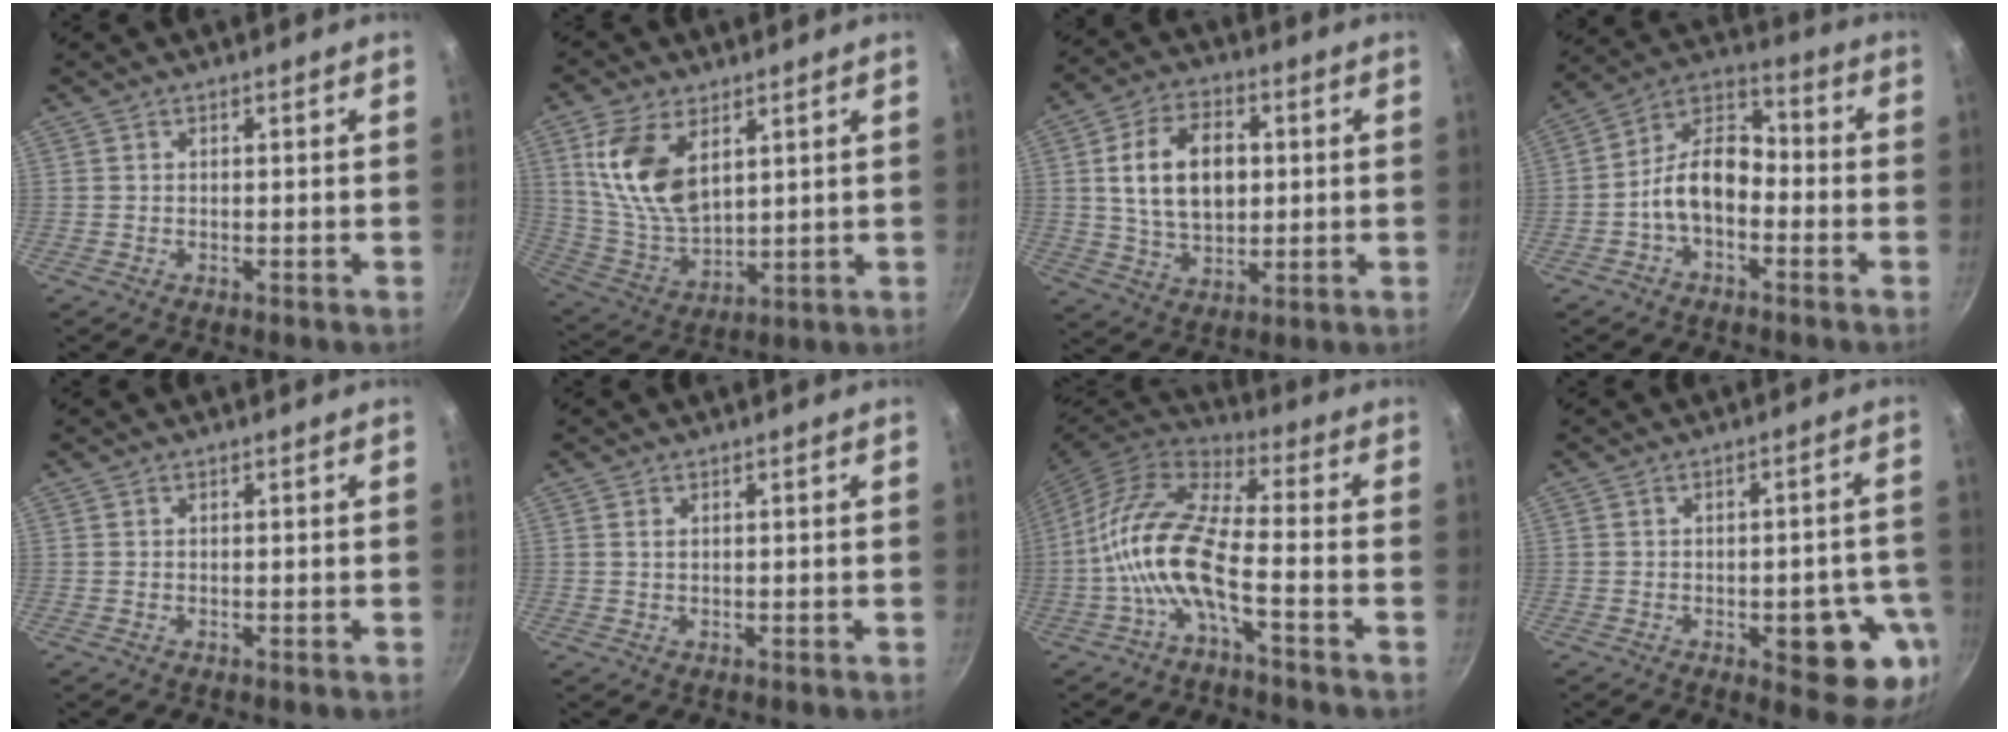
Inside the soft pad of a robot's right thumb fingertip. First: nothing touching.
{"total": 14.3, "force": [5.3, 8.1, 10.6], "torque": [-0.194, -0.031, 0.116]}
{"total": 14.2, "force": [2.0, 9.2, 10.7], "torque": [-0.162, 0.003, 0.035]}
{"total": 11.1, "force": [-3.0, 7.0, 8.1], "torque": [-0.119, 0.054, -0.073]}
{"total": 0.0}
{"total": 1.0, "force": [0.3, 0.6, 0.7], "torque": [-0.013, 0.002, 0.006]}
{"total": 13.5, "force": [-4.3, 4.6, 12.0], "torque": [-0.243, 0.043, -0.095]}
{"total": 11.8, "force": [-3.9, 4.9, 10.0], "torque": [-0.080, 0.013, -0.047]}